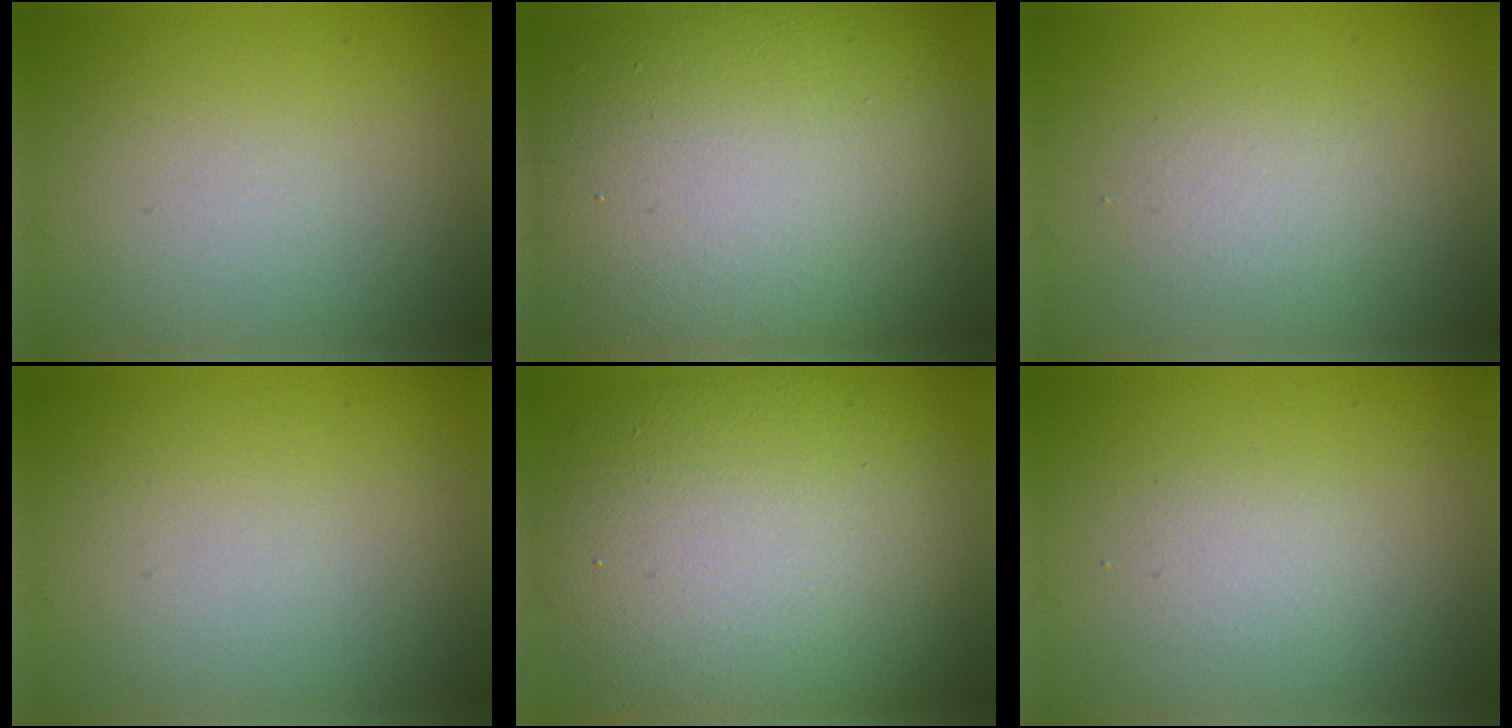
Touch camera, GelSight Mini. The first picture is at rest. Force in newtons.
{"total": 17.2, "press": 17.2, "slide": 1.2}
{"total": 1.7, "press": 1.7, "slide": 0.2}
{"total": 0.0}
{"total": 12.4, "press": 12.3, "slide": 0.7}
{"total": 1.3, "press": 1.3, "slide": 0.1}